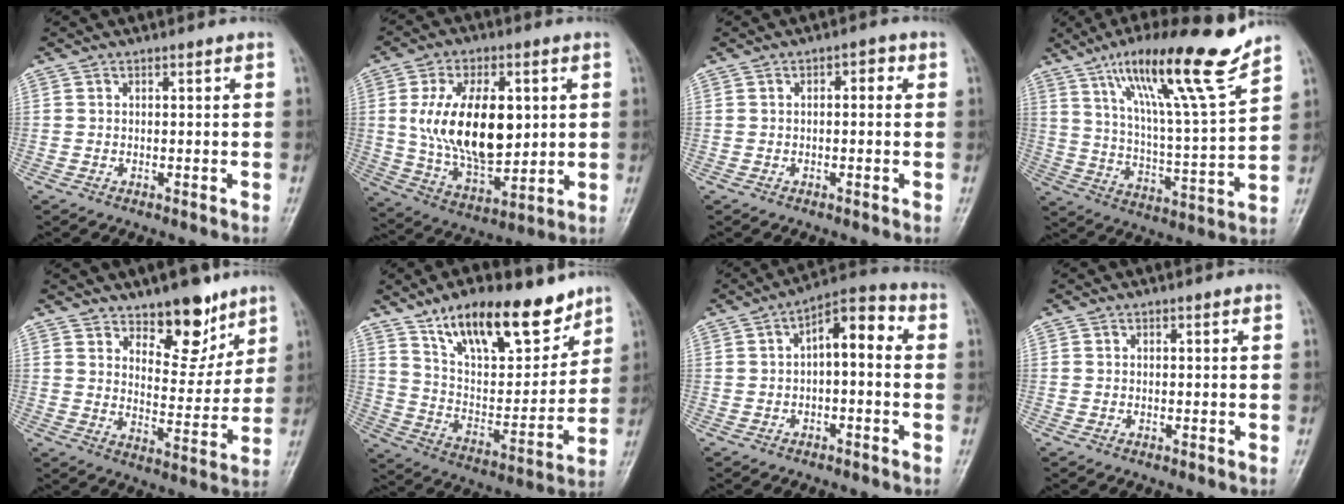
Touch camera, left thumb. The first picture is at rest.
{"total": 18.1, "force": [2.5, 10.4, 14.6], "torque": [-0.225, -0.017, 0.054]}
{"total": 2.3, "force": [0.4, 1.2, 1.9], "torque": [-0.017, 0.010, -0.001]}
{"total": 20.1, "force": [13.8, 1.7, 14.5], "torque": [-0.220, -0.065, 0.230]}
{"total": 11.0, "force": [7.9, 5.1, 5.8], "torque": [-0.047, -0.060, 0.128]}
{"total": 20.0, "force": [13.6, 8.1, 12.3], "torque": [-0.151, -0.070, 0.237]}
{"total": 8.1, "force": [0.7, 3.9, 7.1], "torque": [-0.089, 0.037, -0.003]}
{"total": 0.0}